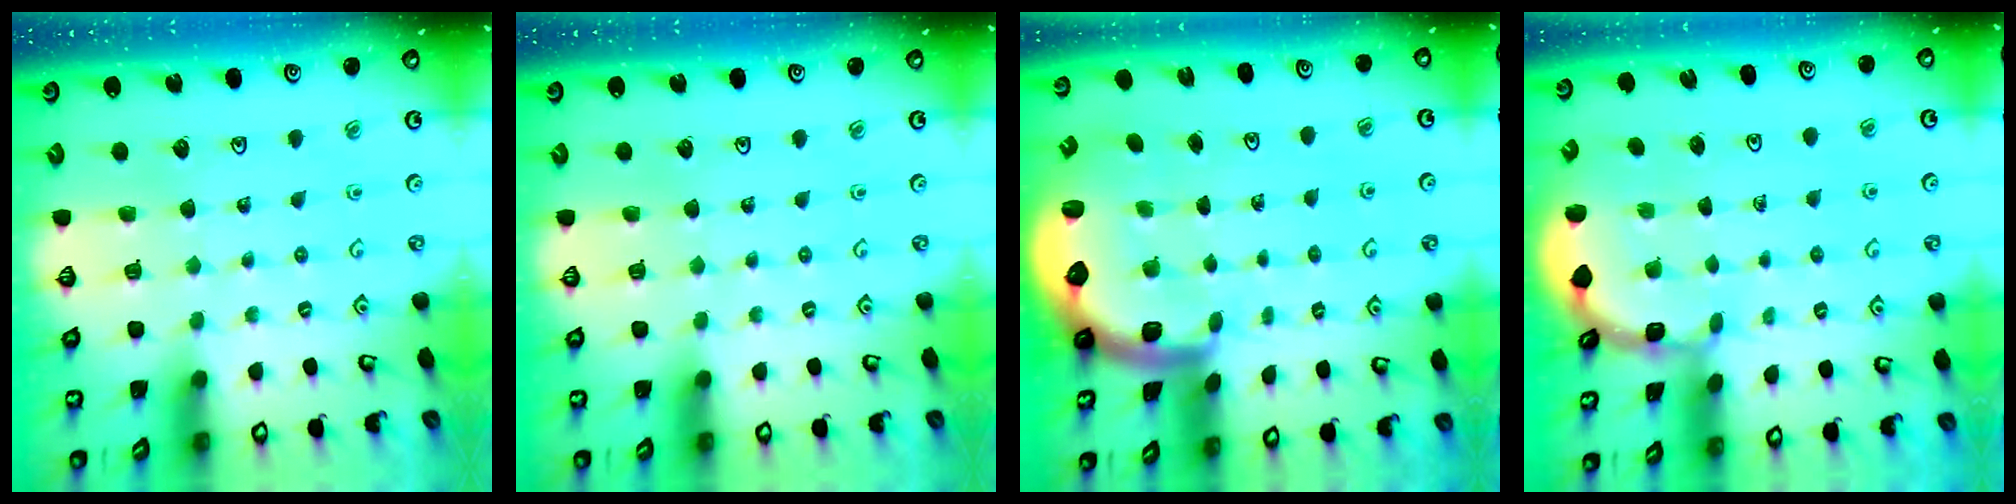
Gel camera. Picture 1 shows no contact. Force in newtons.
{"total": 0.0}
{"total": 2.8, "press": 2.5, "slide": 1.4}
{"total": 1.9, "press": 1.9, "slide": 0.2}